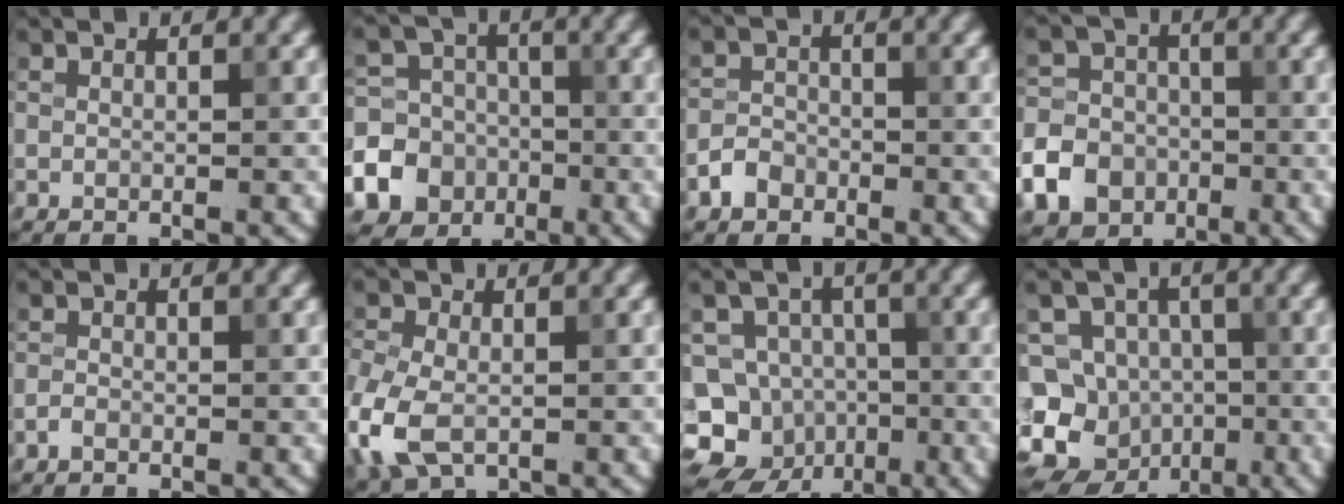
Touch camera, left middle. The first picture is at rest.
{"total": 14.4, "force": [-5.5, 13.0, 2.8], "torque": [-0.084, -0.040, -0.103]}
{"total": 2.3, "force": [-1.4, 1.6, 0.7], "torque": [-0.007, 0.007, -0.030]}
{"total": 6.7, "force": [-2.9, 5.5, 2.4], "torque": [-0.047, -0.004, -0.074]}
{"total": 0.8, "force": [-0.6, 0.4, 0.4], "torque": [-0.006, 0.000, -0.013]}
{"total": 6.6, "force": [-2.0, 4.4, 4.5], "torque": [-0.126, -0.016, -0.044]}
{"total": 11.8, "force": [-6.8, 9.5, 2.2], "torque": [-0.035, -0.010, -0.109]}
{"total": 15.2, "force": [-8.4, 12.0, 4.0], "torque": [-0.075, -0.025, -0.131]}